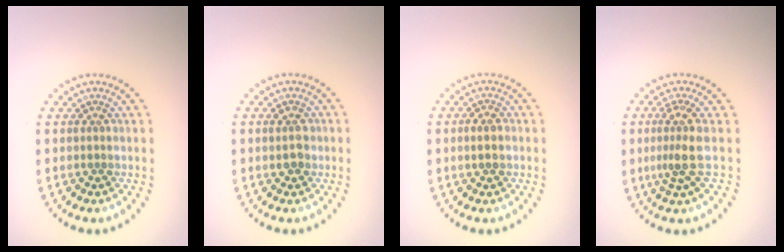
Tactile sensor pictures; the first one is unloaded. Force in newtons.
{"total": 1.8, "press": 1.8, "slide": 0.1}
{"total": 1.3, "press": 1.3, "slide": 0.3}
{"total": 2.9, "press": 2.1, "slide": 2.0}